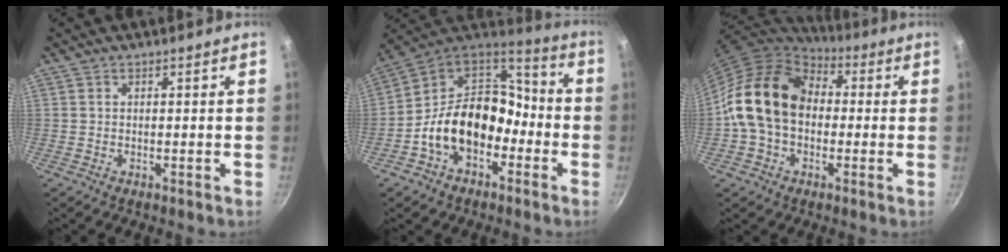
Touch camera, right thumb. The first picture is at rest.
{"total": 17.9, "force": [-5.3, 12.8, 11.4], "torque": [-0.150, 0.071, -0.104]}
{"total": 17.3, "force": [0.2, 12.8, 11.5], "torque": [-0.179, 0.040, -0.009]}